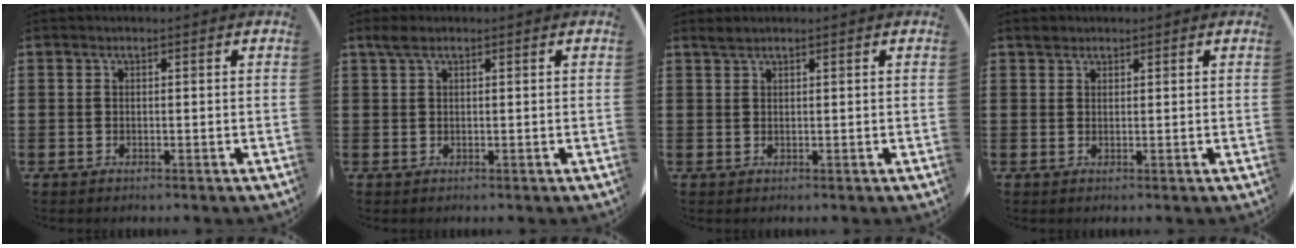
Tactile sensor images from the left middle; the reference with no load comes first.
{"total": 1.4, "force": [1.0, 0.5, 0.9], "torque": [-0.021, 0.004, 0.018]}
{"total": 0.9, "force": [0.9, 0.1, 0.2], "torque": [-0.005, 0.001, 0.016]}
{"total": 1.2, "force": [1.1, 0.5, 0.1], "torque": [0.004, -0.001, 0.020]}